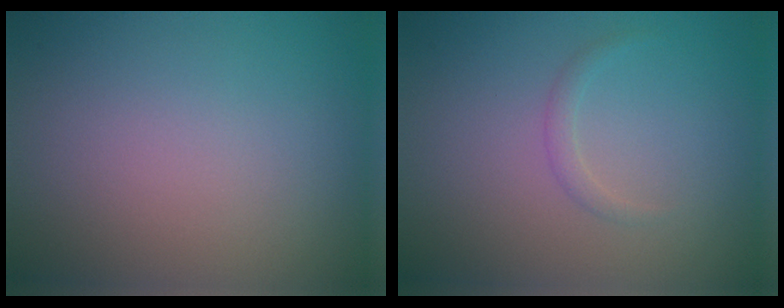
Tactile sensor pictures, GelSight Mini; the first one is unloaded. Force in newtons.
{"total": 0.9, "press": 0.9, "slide": 0.0}